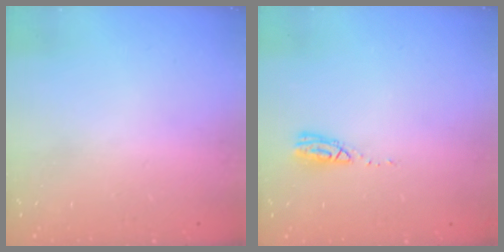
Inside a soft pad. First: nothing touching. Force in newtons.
{"total": 6.8, "press": 6.8, "slide": 0.4}